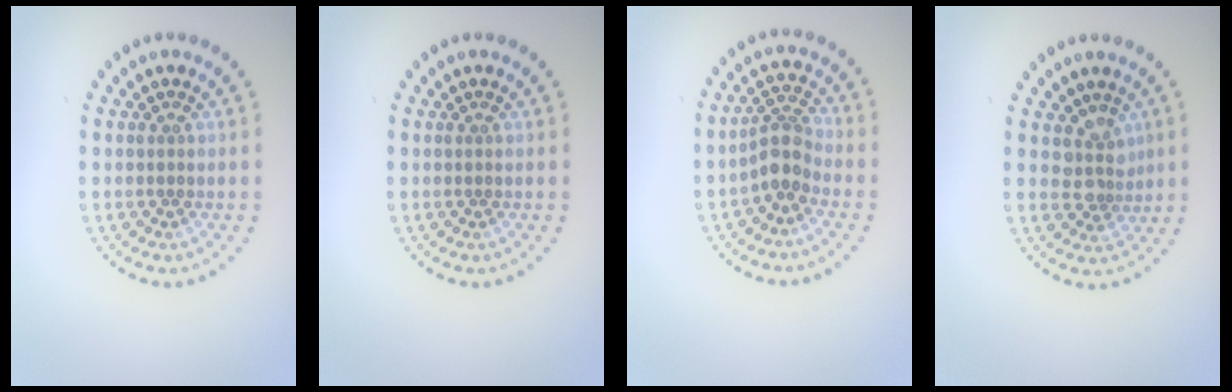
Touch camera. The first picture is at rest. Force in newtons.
{"total": 0.0}
{"total": 2.9, "press": 2.3, "slide": 1.8}
{"total": 2.5, "press": 1.9, "slide": 1.5}